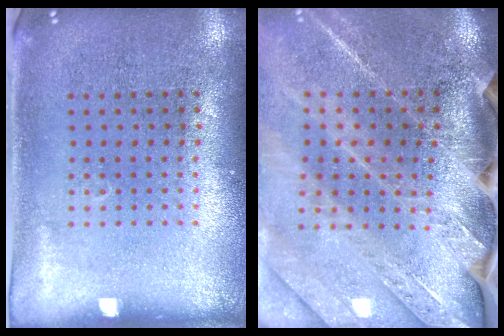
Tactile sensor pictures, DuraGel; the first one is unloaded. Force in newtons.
{"total": 3.8, "press": 3.2, "slide": 2.1}